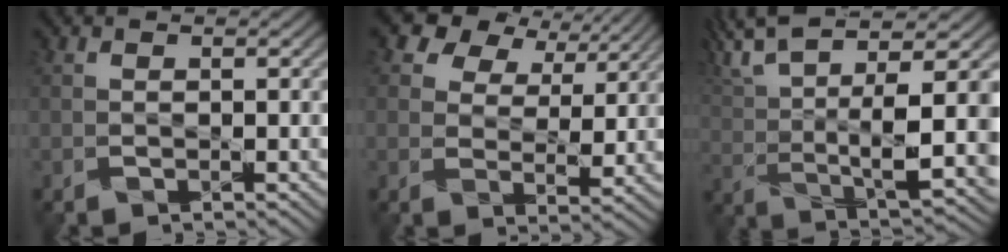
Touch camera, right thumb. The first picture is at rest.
{"total": 8.9, "force": [6.3, 5.0, 3.9], "torque": [-0.082, 0.009, 0.110]}
{"total": 13.9, "force": [6.1, 3.3, 12.1], "torque": [-0.260, 0.026, 0.122]}